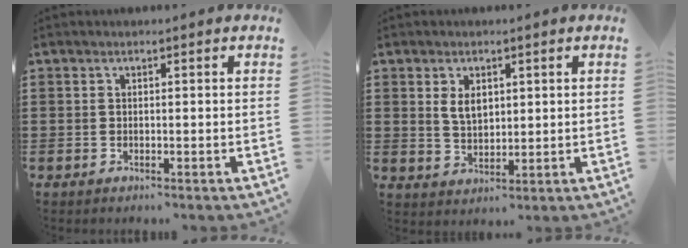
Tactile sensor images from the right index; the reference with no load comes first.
{"total": 3.5, "force": [1.3, 2.1, 2.5], "torque": [-0.047, 0.004, 0.022]}